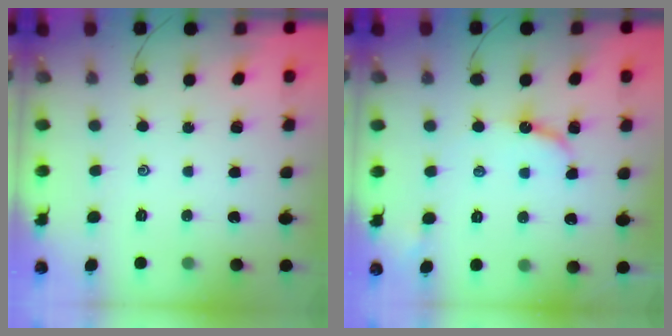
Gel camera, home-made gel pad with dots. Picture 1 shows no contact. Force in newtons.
{"total": 6.8, "press": 6.7, "slide": 0.6}